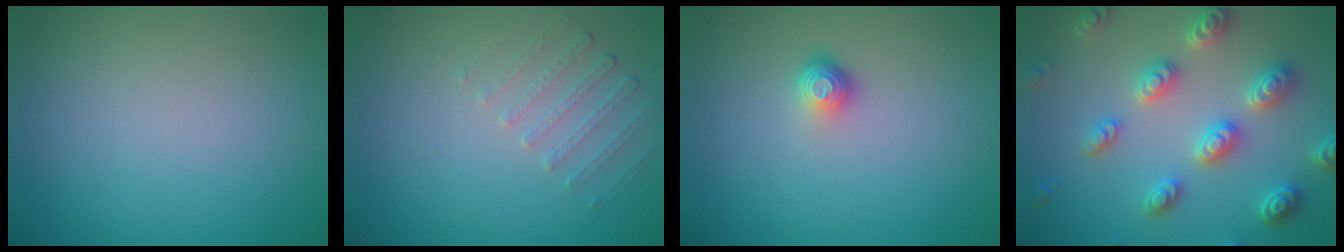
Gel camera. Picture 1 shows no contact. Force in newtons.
{"total": 1.5, "press": 1.0, "slide": 1.1}
{"total": 1.6, "press": 1.2, "slide": 1.1}
{"total": 5.0, "press": 4.8, "slide": 1.1}